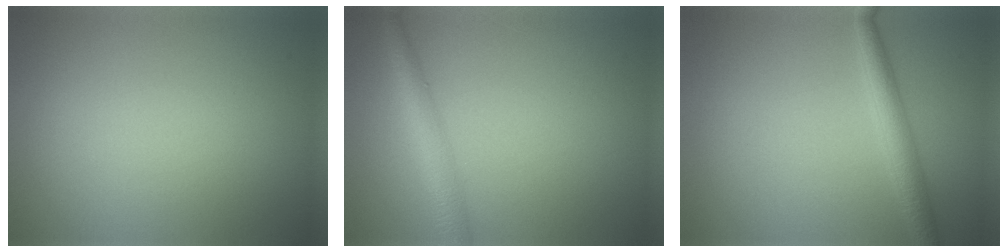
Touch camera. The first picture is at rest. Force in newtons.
{"total": 3.2, "press": 3.1, "slide": 0.2}
{"total": 2.7, "press": 2.7, "slide": 0.1}